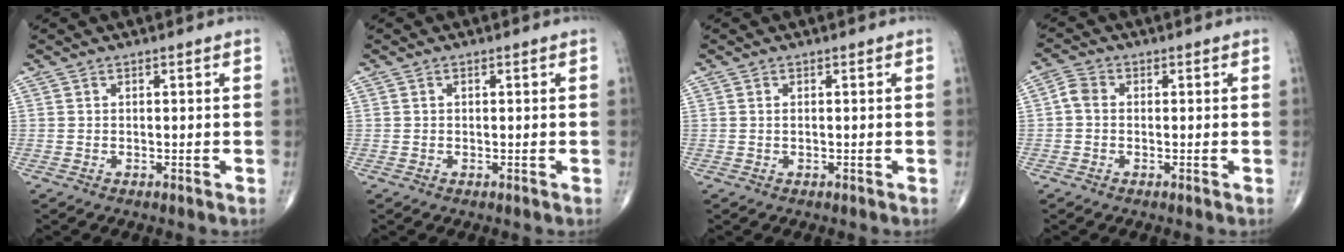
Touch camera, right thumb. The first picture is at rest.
{"total": 0.0}
{"total": 0.5, "force": [0.1, 0.2, 0.5], "torque": [-0.013, 0.001, 0.004]}
{"total": 2.7, "force": [-0.2, 2.1, 1.8], "torque": [-0.032, 0.007, -0.013]}